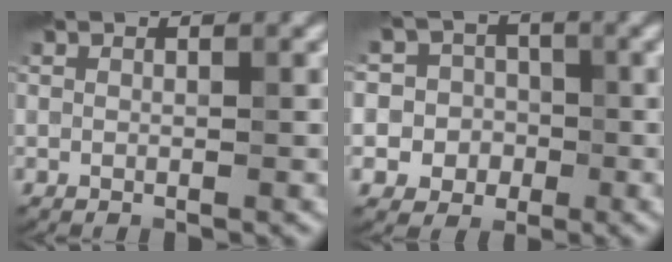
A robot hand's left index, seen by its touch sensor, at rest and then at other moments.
{"total": 6.9, "force": [0.0, 6.7, 1.7], "torque": [-0.026, 0.034, -0.034]}